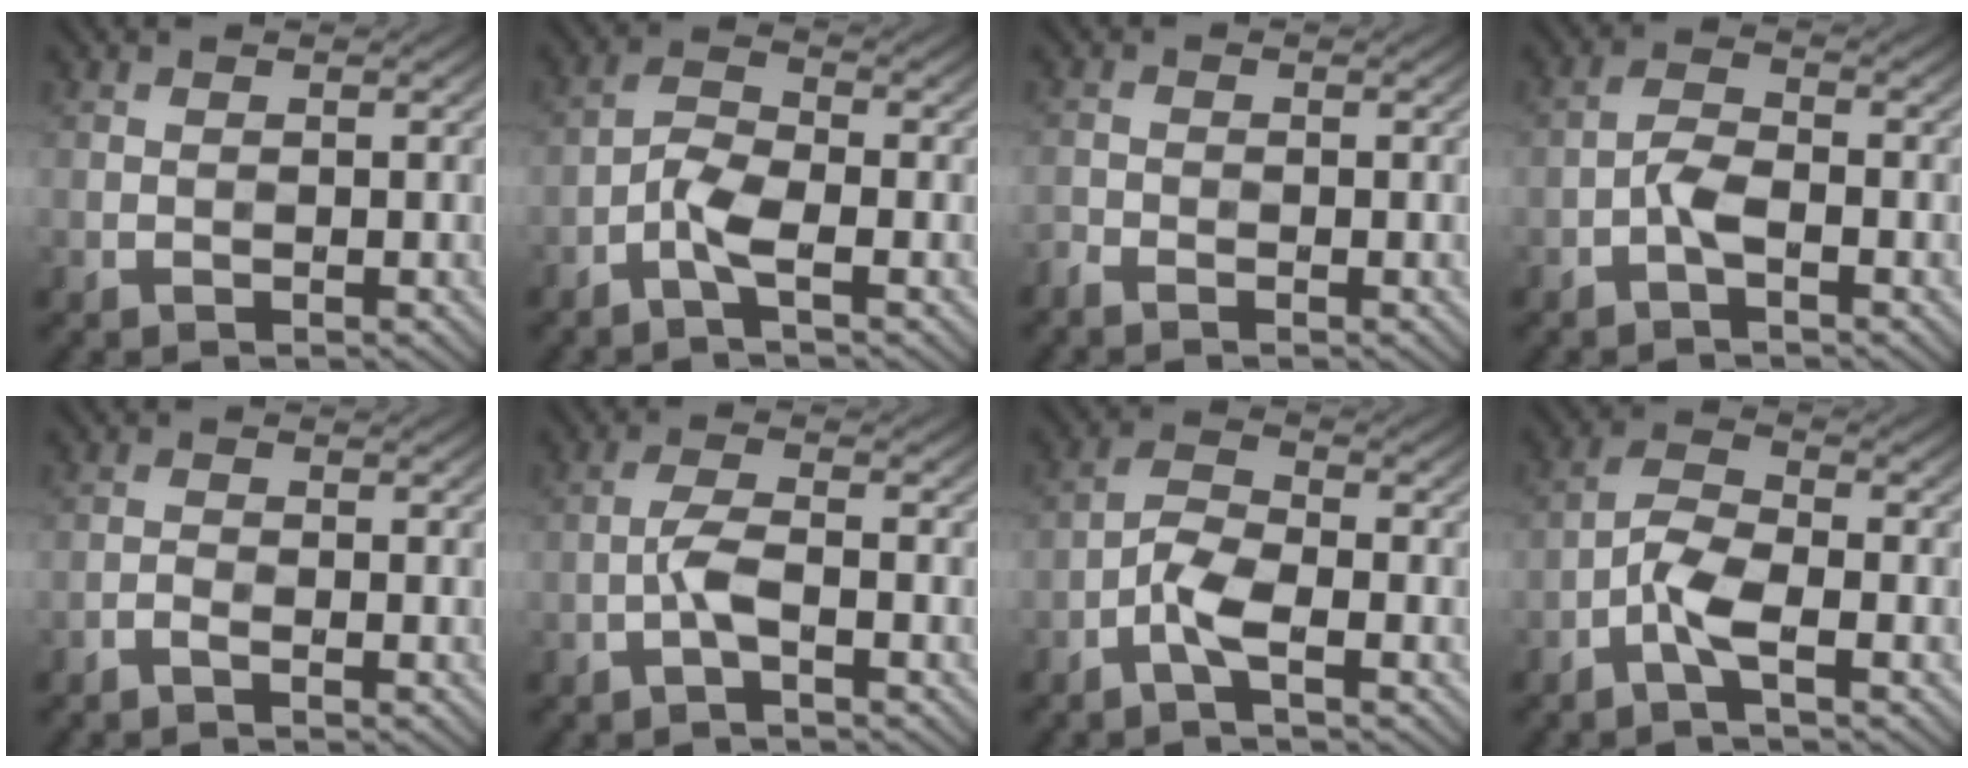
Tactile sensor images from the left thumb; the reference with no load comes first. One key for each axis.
{"total": 3.6, "fx": -2.0, "fy": 1.0, "fz": 2.8, "tx": -0.068, "ty": 0.004, "tz": -0.050}
{"total": 1.2, "fx": -1.1, "fy": 0.2, "fz": 0.2, "tx": -0.007, "ty": -0.009, "tz": -0.029}
{"total": 2.8, "fx": -1.3, "fy": 1.0, "fz": 2.2, "tx": -0.051, "ty": 0.005, "tz": -0.034}
{"total": 0.9, "fx": -0.8, "fy": 0.1, "fz": 0.5, "tx": -0.010, "ty": -0.001, "tz": -0.021}
{"total": 2.9, "fx": -1.2, "fy": 0.7, "fz": 2.6, "tx": -0.060, "ty": 0.008, "tz": -0.032}
{"total": 3.9, "fx": -2.2, "fy": 1.1, "fz": 3.1, "tx": -0.072, "ty": 0.004, "tz": -0.055}
{"total": 4.3, "fx": -2.2, "fy": 1.1, "fz": 3.4, "tx": -0.080, "ty": 0.005, "tz": -0.057}